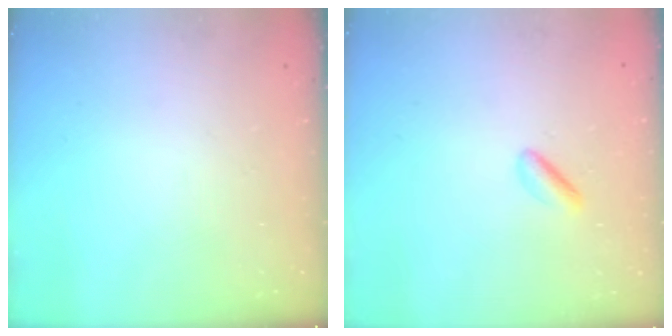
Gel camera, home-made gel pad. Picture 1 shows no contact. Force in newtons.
{"total": 1.7, "press": 1.5, "slide": 0.9}